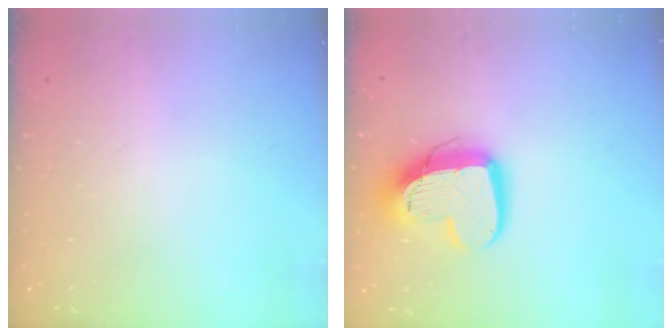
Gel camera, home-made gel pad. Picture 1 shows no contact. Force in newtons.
{"total": 15.4, "press": 15.4, "slide": 1.6}